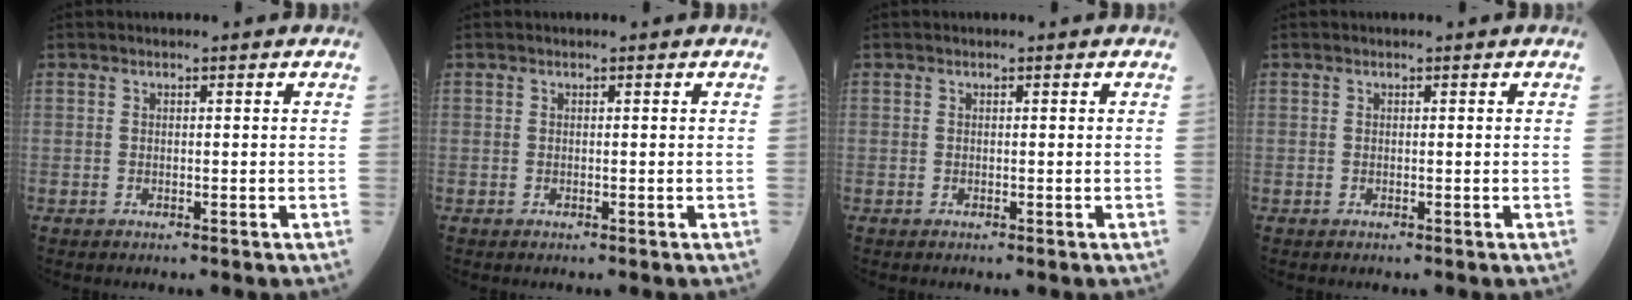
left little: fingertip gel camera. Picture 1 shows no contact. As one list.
[{"total": 0.0}, {"total": 0.0}, {"total": 0.0}]